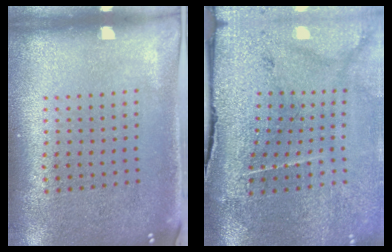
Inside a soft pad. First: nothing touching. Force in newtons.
{"total": 3.5, "press": 3.2, "slide": 1.4}